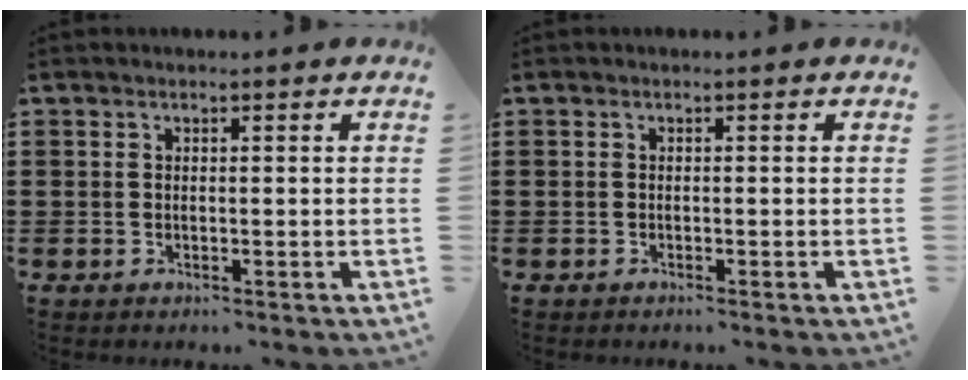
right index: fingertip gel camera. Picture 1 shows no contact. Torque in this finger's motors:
{"motor_torque": [0.25, 0.32, -0.01, 0.01]}